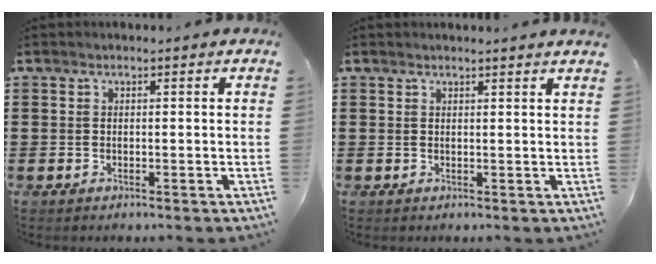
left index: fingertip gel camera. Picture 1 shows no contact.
{"total": 1.3, "force": [1.1, -0.3, 0.4], "torque": [-0.009, -0.005, 0.022]}